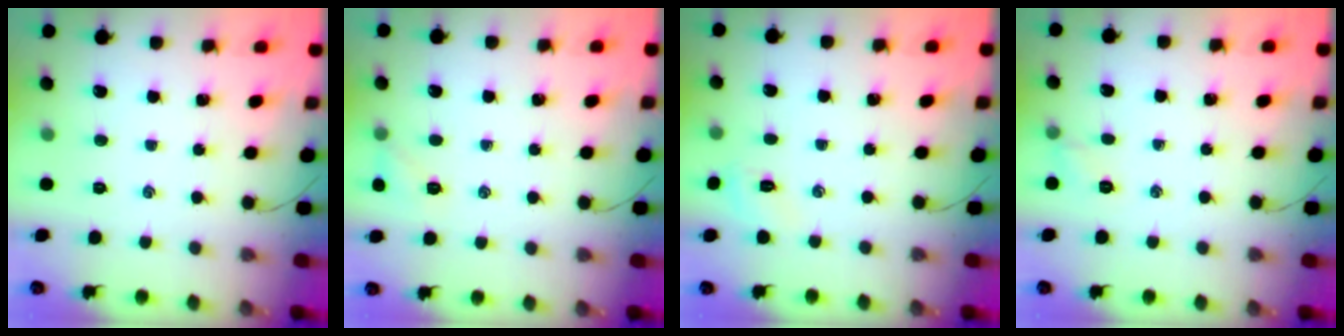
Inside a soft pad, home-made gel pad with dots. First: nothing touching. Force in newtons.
{"total": 5.9, "press": 5.6, "slide": 1.7}
{"total": 3.3, "press": 3.1, "slide": 0.8}
{"total": 5.7, "press": 5.5, "slide": 1.4}